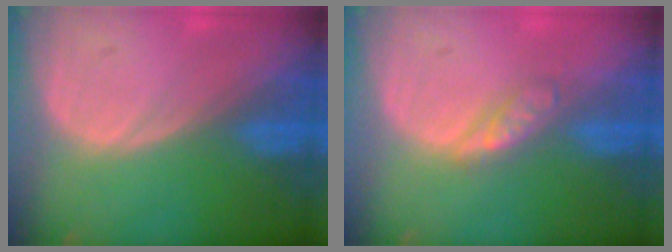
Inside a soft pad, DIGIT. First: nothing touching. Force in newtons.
{"total": 3.1, "press": 3.0, "slide": 0.3}